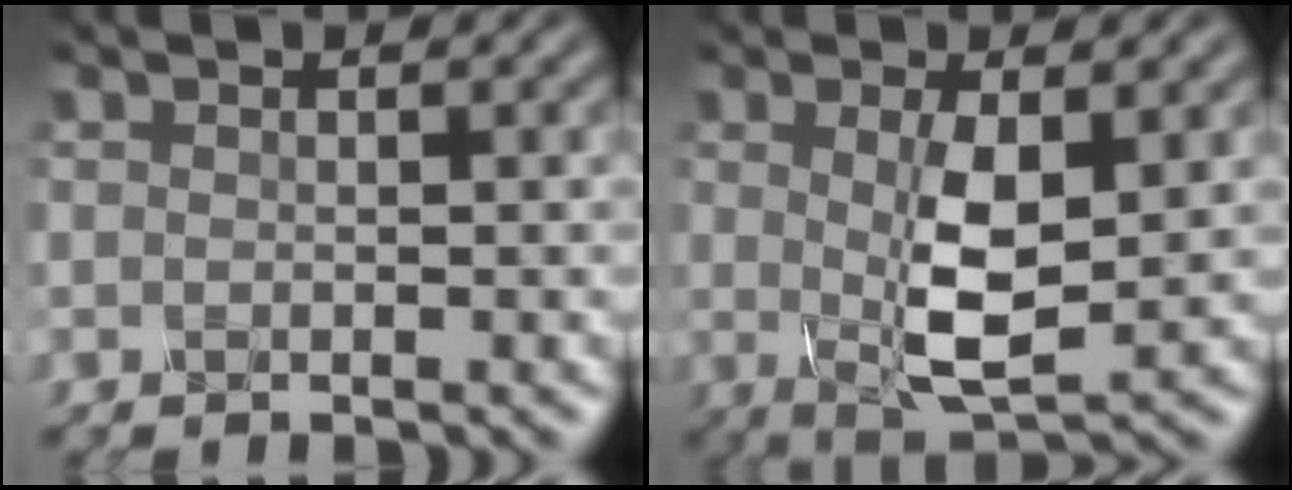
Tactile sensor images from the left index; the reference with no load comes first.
{"total": 4.7, "force": [0.5, 1.3, 4.5], "torque": [-0.095, -0.006, 0.013]}